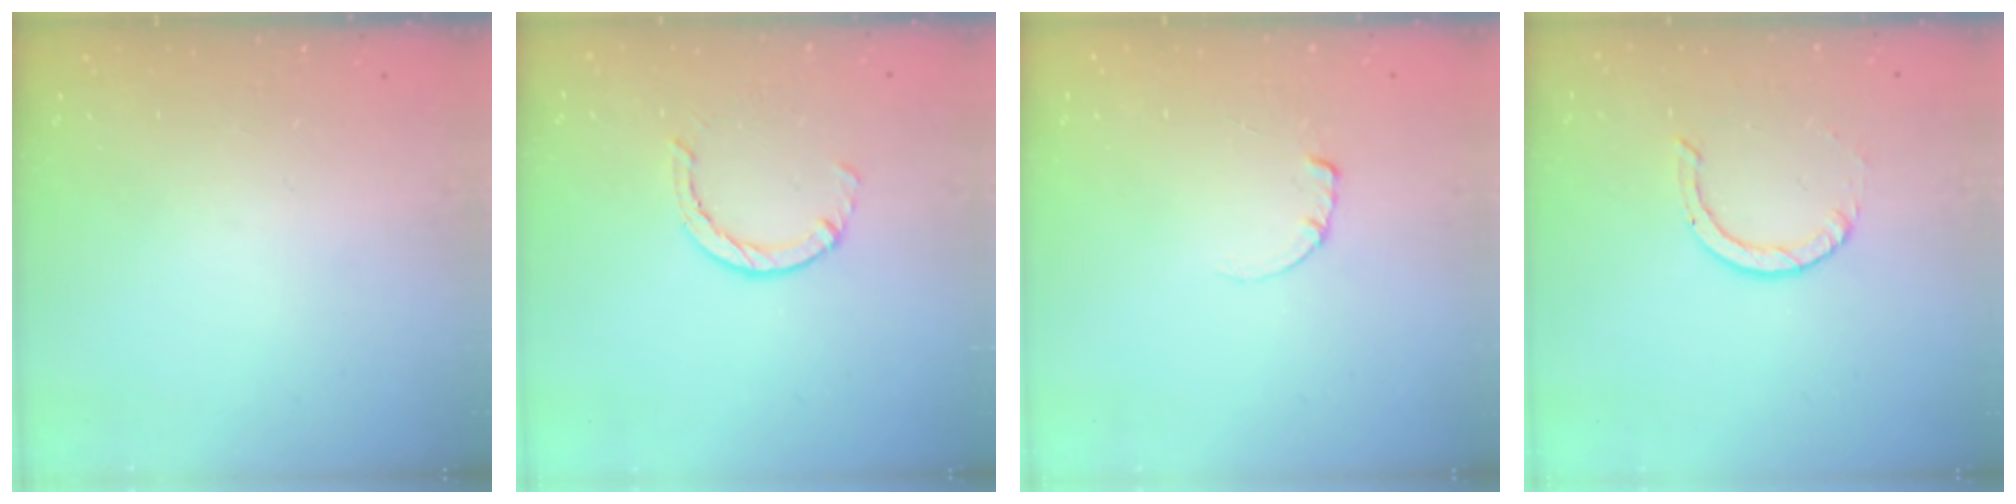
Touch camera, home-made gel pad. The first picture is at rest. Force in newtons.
{"total": 2.5, "press": 2.4, "slide": 0.4}
{"total": 0.6, "press": 0.5, "slide": 0.2}
{"total": 2.2, "press": 2.2, "slide": 0.2}